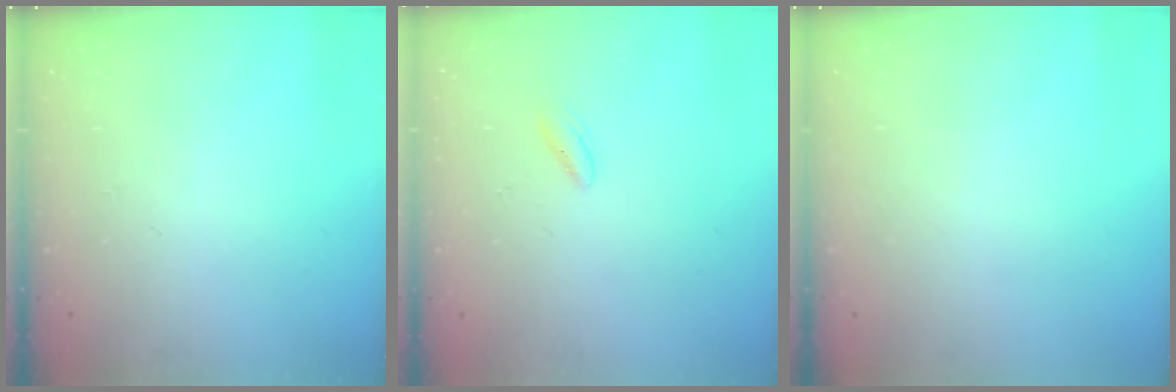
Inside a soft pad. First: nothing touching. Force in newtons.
{"total": 1.5, "press": 1.4, "slide": 0.3}
{"total": 0.0}